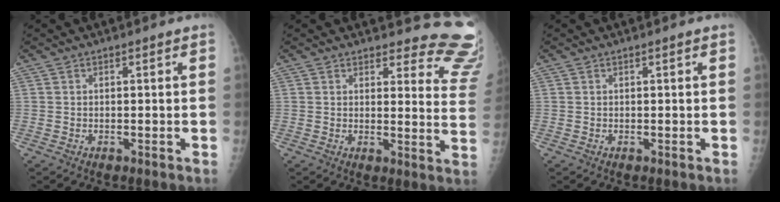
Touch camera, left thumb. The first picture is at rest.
{"total": 13.9, "force": [13.4, 3.3, 1.4], "torque": [0.039, -0.137, 0.113]}
{"total": 0.0}